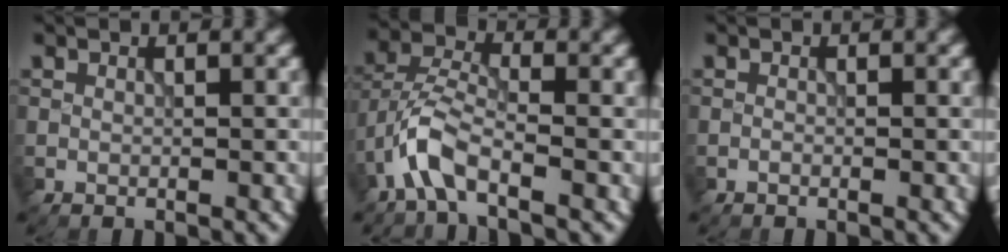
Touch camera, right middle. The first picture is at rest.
{"total": 4.7, "force": [-2.7, 1.7, 3.5], "torque": [-0.076, 0.009, -0.062]}
{"total": 0.0}